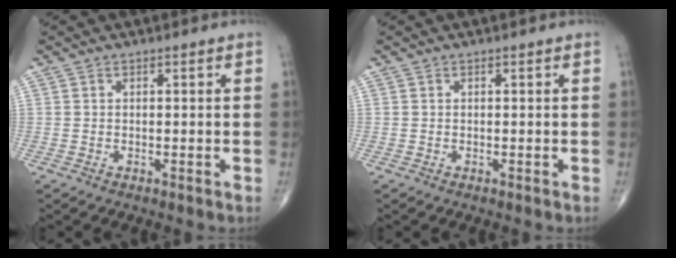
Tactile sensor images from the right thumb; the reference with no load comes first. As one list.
[{"total": 0.0}]